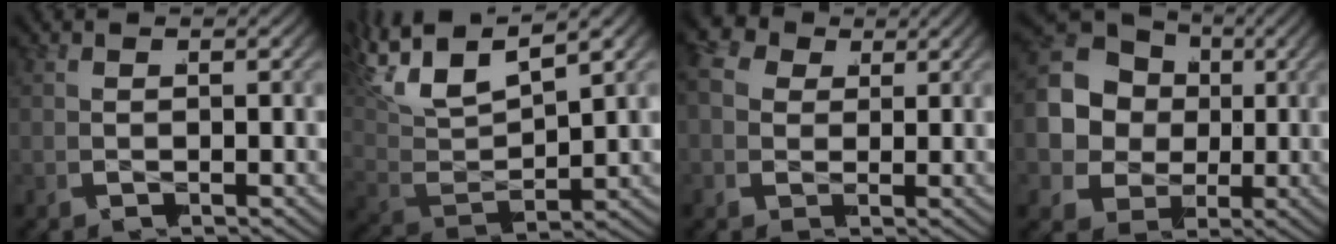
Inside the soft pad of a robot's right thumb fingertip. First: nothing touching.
{"total": 8.2, "force": [2.2, 5.5, 5.7], "torque": [-0.155, -0.011, 0.040]}
{"total": 5.2, "force": [1.0, 4.4, 2.6], "torque": [-0.062, -0.011, 0.012]}
{"total": 11.5, "force": [1.5, 9.5, 6.4], "torque": [-0.173, -0.018, 0.023]}